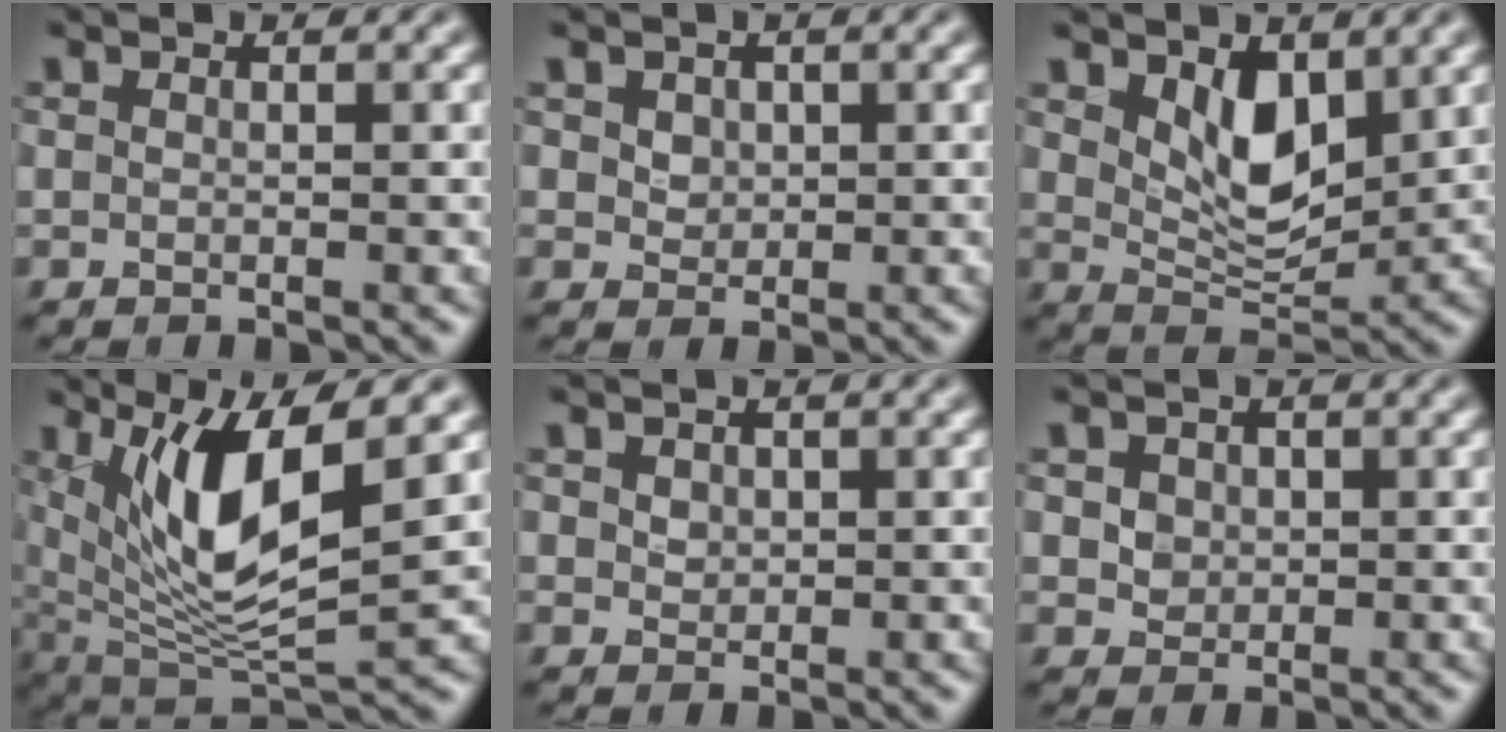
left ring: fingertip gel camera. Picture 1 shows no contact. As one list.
[{"total": 2.1, "force": [0.9, 1.7, 0.9], "torque": [-0.028, 0.005, 0.026]}, {"total": 4.5, "force": [1.9, 2.5, 3.3], "torque": [-0.067, -0.013, 0.034]}, {"total": 9.0, "force": [3.0, 2.8, 8.0], "torque": [-0.148, -0.018, 0.061]}, {"total": 1.1, "force": [0.4, 1.0, 0.4], "torque": [-0.007, -0.002, 0.011]}, {"total": 2.6, "force": [0.9, 2.2, 1.1], "torque": [-0.021, 0.005, 0.021]}]